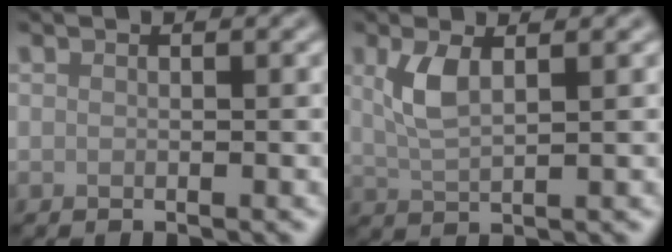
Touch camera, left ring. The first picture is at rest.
{"total": 3.0, "force": [1.1, 1.1, 2.6], "torque": [-0.060, 0.001, 0.026]}